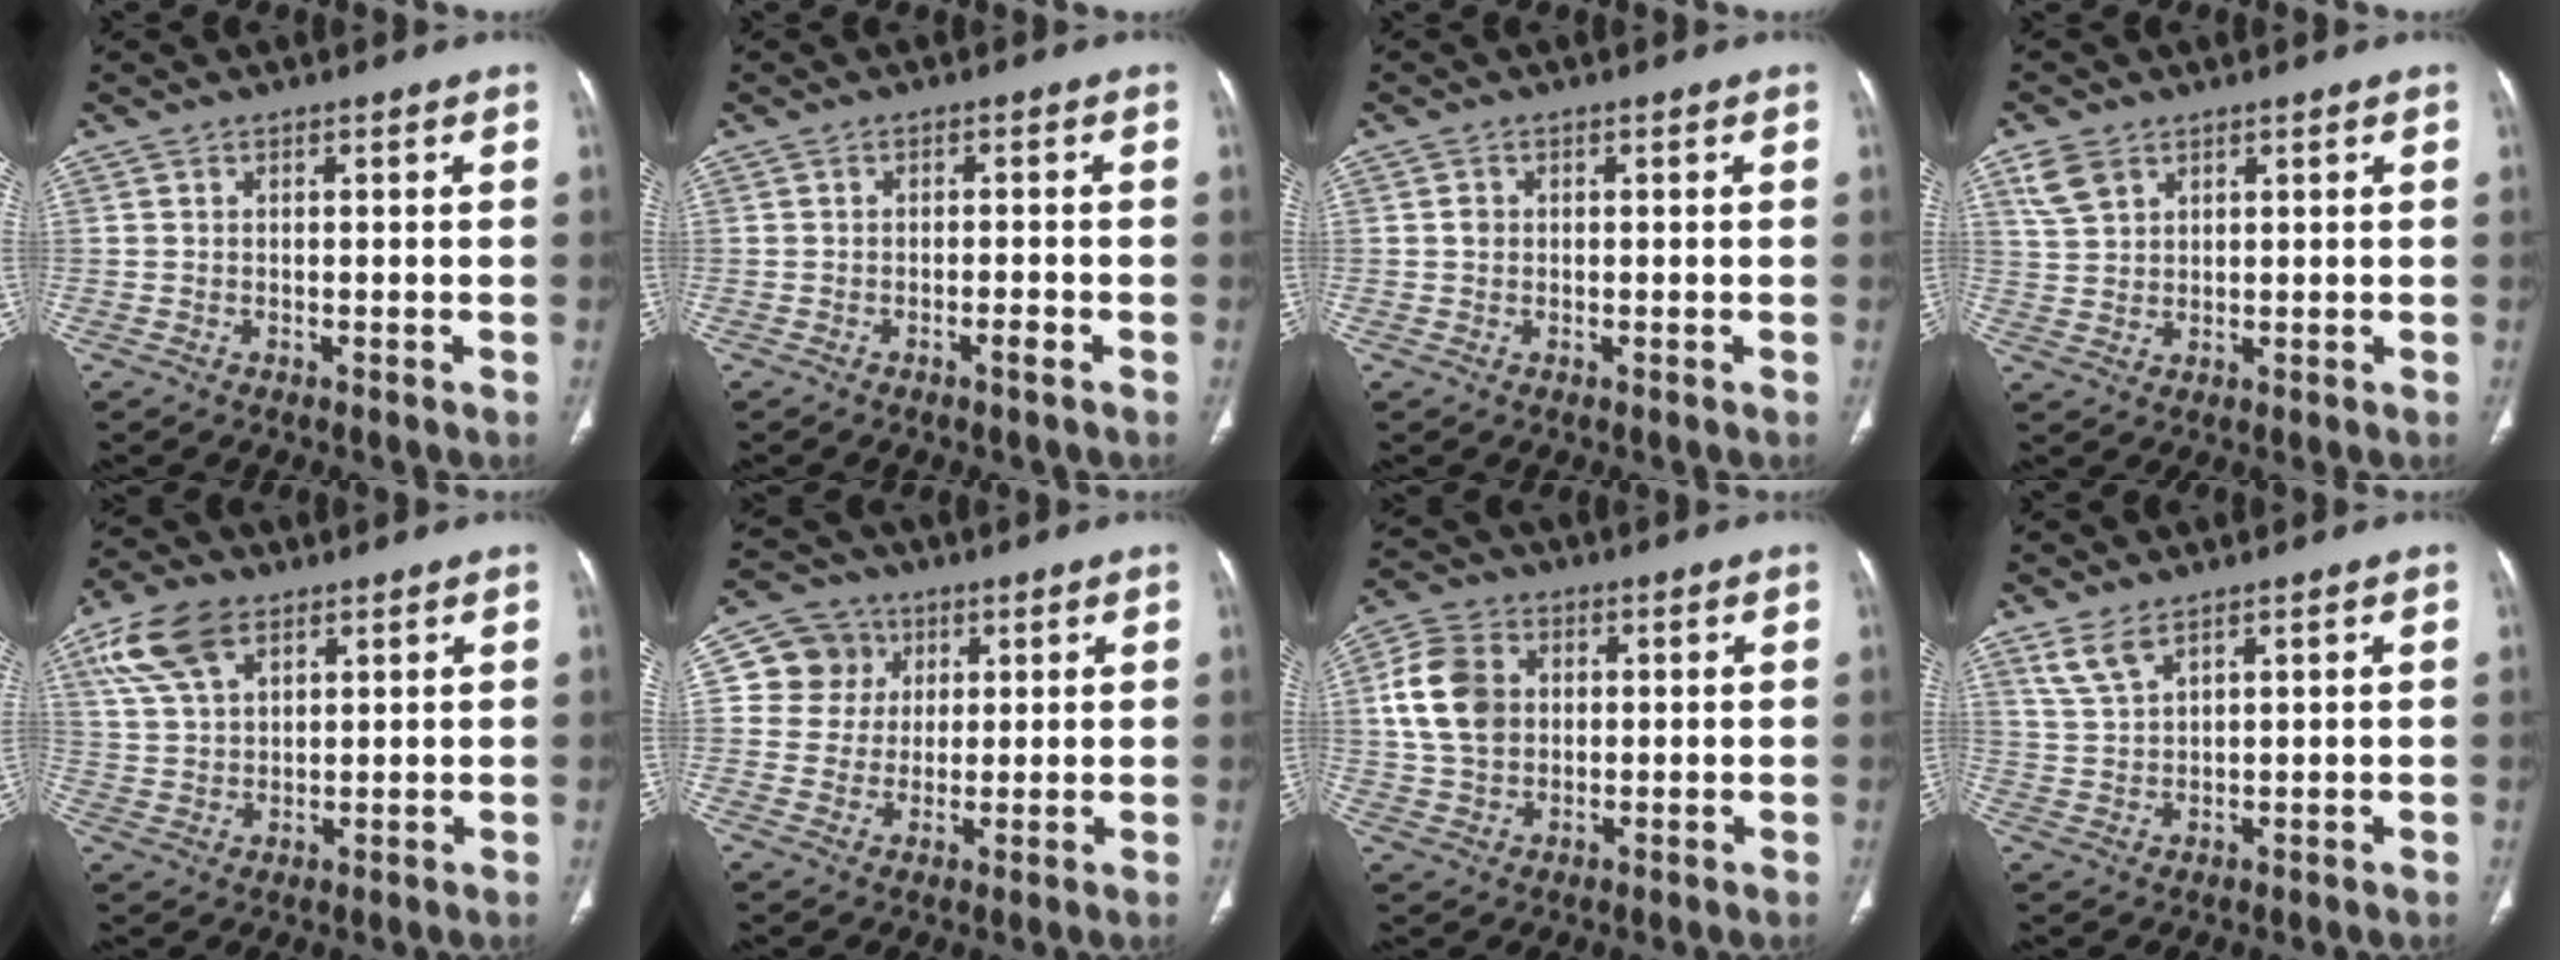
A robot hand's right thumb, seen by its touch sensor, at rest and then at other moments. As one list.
[{"total": 1.8, "force": [-1.2, 0.2, 1.4], "torque": [-0.028, 0.005, -0.020]}, {"total": 1.3, "force": [0.1, 1.2, 0.6], "torque": [-0.008, 0.002, 0.004]}, {"total": 4.9, "force": [2.8, 3.3, 2.3], "torque": [-0.036, -0.006, 0.062]}, {"total": 10.6, "force": [5.5, 6.3, 6.4], "torque": [-0.116, -0.004, 0.110]}, {"total": 8.4, "force": [2.5, 7.9, 1.4], "torque": [0.011, 0.000, 0.042]}, {"total": 11.1, "force": [1.8, 8.6, 6.8], "torque": [-0.117, 0.006, 0.034]}, {"total": 4.6, "force": [3.3, 1.6, 2.7], "torque": [-0.057, -0.011, 0.078]}]